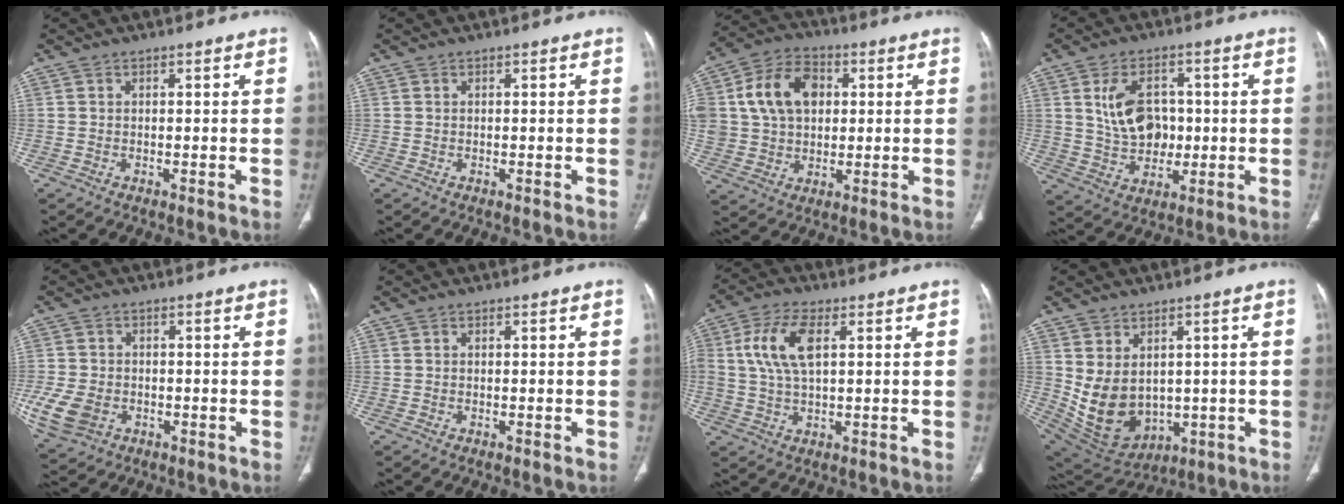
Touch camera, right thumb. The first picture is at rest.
{"total": 0.0}
{"total": 14.8, "force": [3.2, 10.8, 9.5], "torque": [-0.155, 0.015, 0.057]}
{"total": 10.6, "force": [1.5, 7.7, 7.0], "torque": [-0.098, -0.001, 0.037]}
{"total": 8.9, "force": [-2.6, 6.8, 5.2], "torque": [-0.116, 0.003, -0.039]}
{"total": 0.0}
{"total": 9.5, "force": [2.3, 4.6, 8.0], "torque": [-0.171, 0.009, 0.043]}
{"total": 12.1, "force": [0.8, 9.1, 8.0], "torque": [-0.126, -0.011, 0.056]}